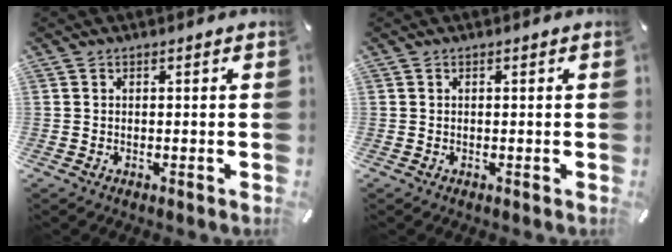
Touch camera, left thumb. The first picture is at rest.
{"total": 0.0}